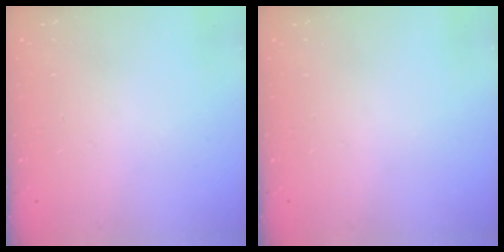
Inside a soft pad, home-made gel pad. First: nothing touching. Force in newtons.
{"total": 0.0}